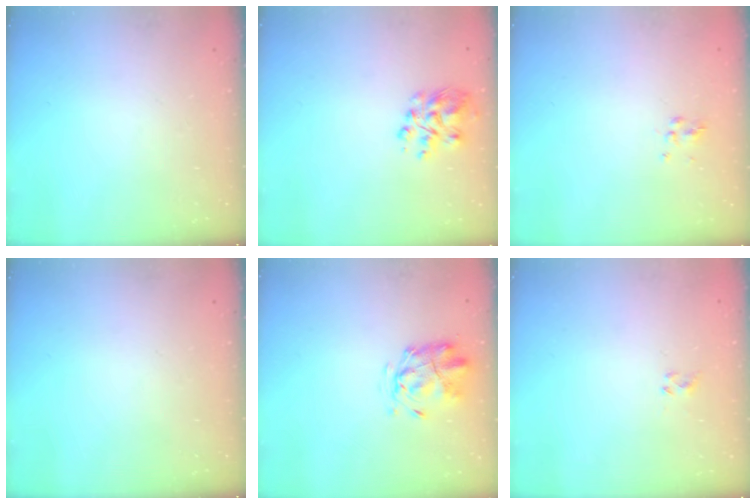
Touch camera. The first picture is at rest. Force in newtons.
{"total": 6.4, "press": 6.3, "slide": 0.8}
{"total": 3.3, "press": 2.9, "slide": 1.4}
{"total": 0.0}
{"total": 2.4, "press": 2.3, "slide": 0.5}
{"total": 2.2, "press": 2.1, "slide": 0.7}